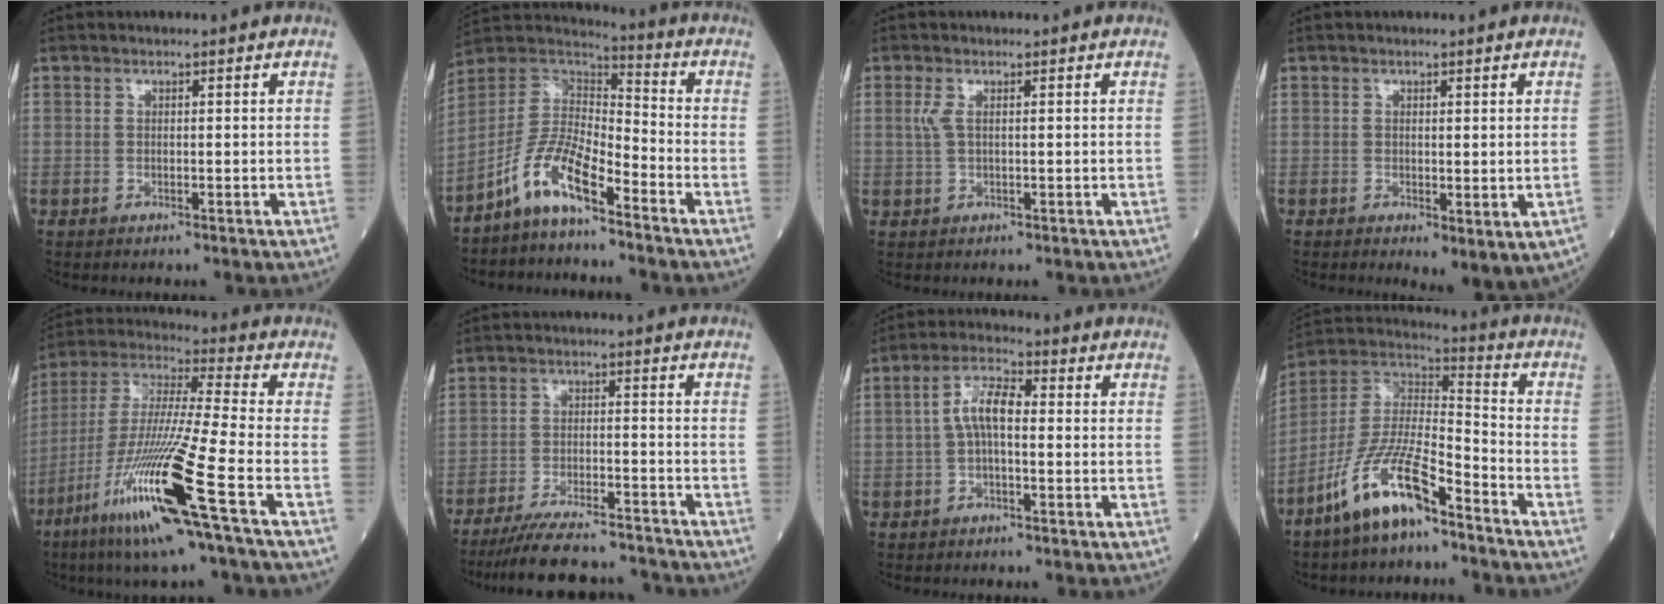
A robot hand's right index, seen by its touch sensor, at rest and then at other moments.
{"total": 10.0, "force": [-6.5, 2.7, 7.2], "torque": [-0.158, 0.014, -0.128]}
{"total": 1.7, "force": [0.5, 0.5, 1.6], "torque": [-0.047, 0.005, 0.012]}
{"total": 4.5, "force": [-1.0, 1.6, 4.0], "torque": [-0.051, -0.014, -0.005]}
{"total": 19.1, "force": [-8.7, -0.6, 17.0], "torque": [-0.375, -0.044, -0.173]}
{"total": 13.1, "force": [-12.2, 1.8, 4.4], "torque": [-0.073, 0.002, -0.187]}
{"total": 5.9, "force": [0.1, 2.2, 5.5], "torque": [-0.111, 0.018, -0.002]}
{"total": 13.6, "force": [-8.9, 3.1, 9.9], "torque": [-0.206, 0.000, -0.169]}